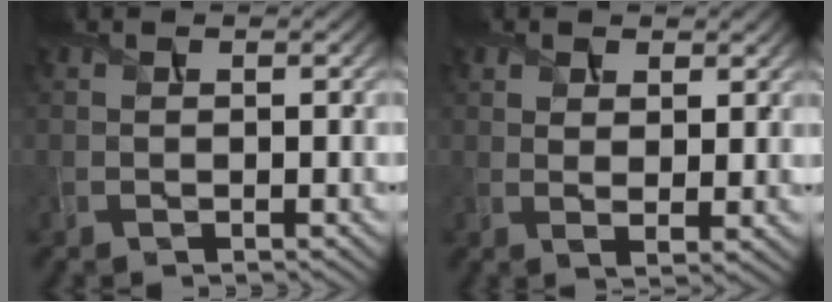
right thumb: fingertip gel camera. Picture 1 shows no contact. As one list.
[{"total": 3.0, "force": [1.5, 1.4, 2.1], "torque": [-0.047, -0.007, 0.032]}]